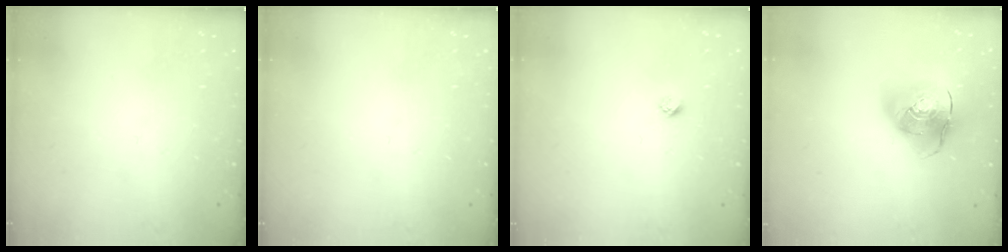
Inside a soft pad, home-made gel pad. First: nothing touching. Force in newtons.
{"total": 0.0}
{"total": 2.4, "press": 2.4, "slide": 0.2}
{"total": 17.0, "press": 16.8, "slide": 2.6}